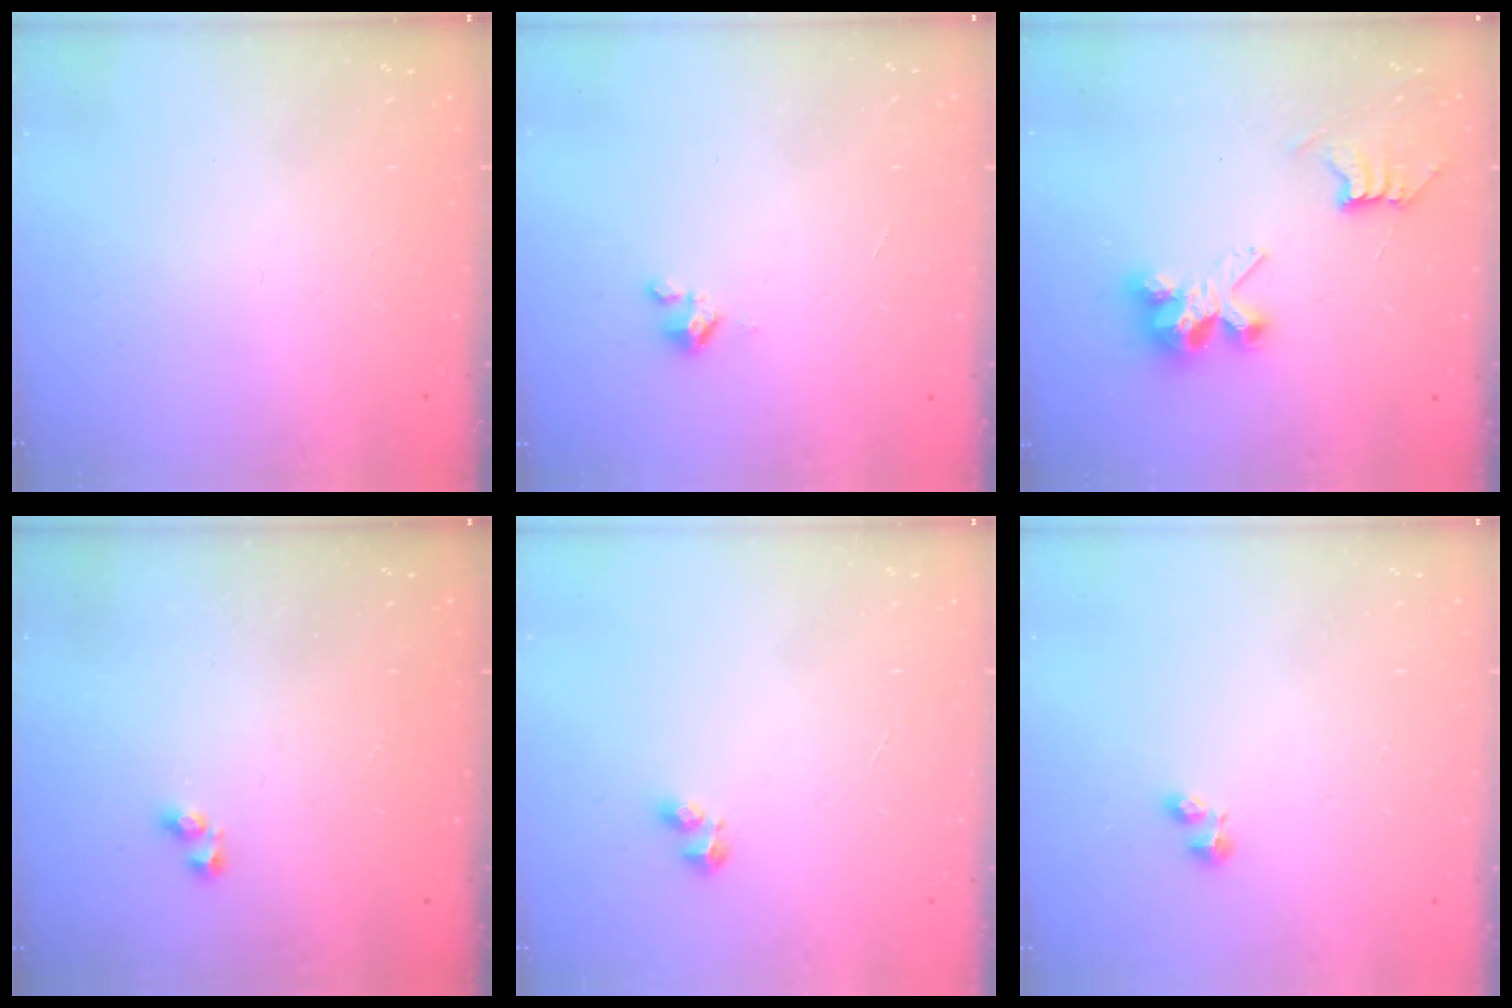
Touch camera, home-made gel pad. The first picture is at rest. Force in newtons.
{"total": 2.4, "press": 2.4, "slide": 0.3}
{"total": 7.8, "press": 7.8, "slide": 0.2}
{"total": 1.9, "press": 1.9, "slide": 0.4}
{"total": 3.4, "press": 3.3, "slide": 0.7}
{"total": 2.1, "press": 2.1, "slide": 0.3}